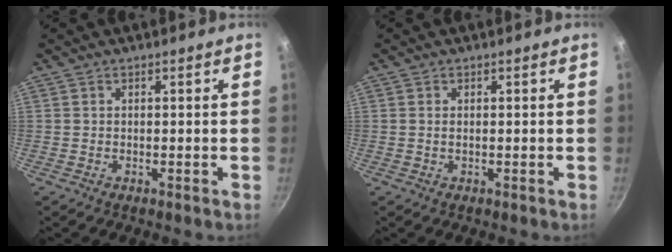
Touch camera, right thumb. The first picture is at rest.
{"total": 0.5, "force": [0.0, 0.2, 0.5], "torque": [-0.012, 0.000, 0.001]}